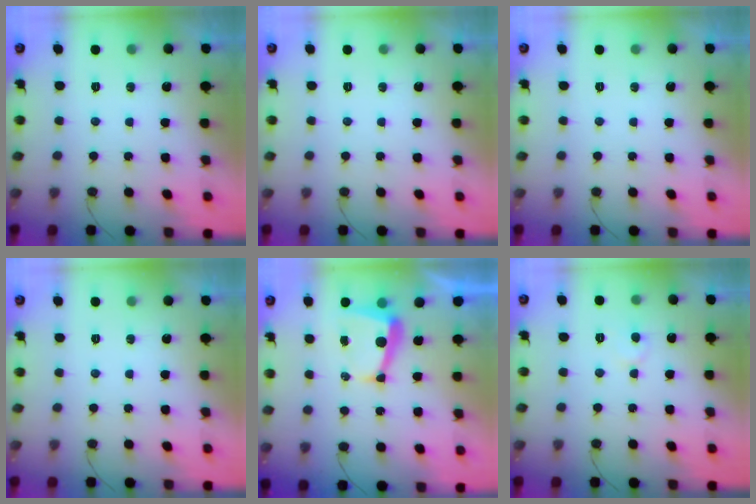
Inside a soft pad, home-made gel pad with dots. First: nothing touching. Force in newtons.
{"total": 0.0}
{"total": 0.0}
{"total": 0.0}
{"total": 6.2, "press": 6.2, "slide": 0.3}
{"total": 4.6, "press": 4.6, "slide": 0.4}